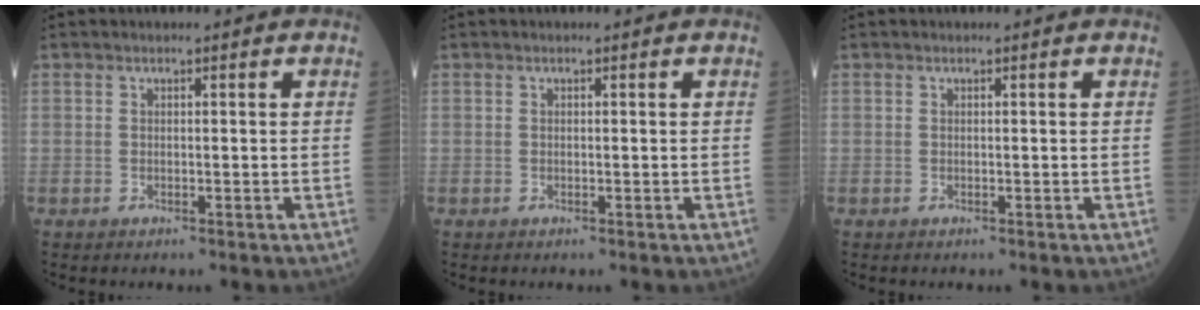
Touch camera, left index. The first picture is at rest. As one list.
[{"total": 0.0}, {"total": 0.0}]